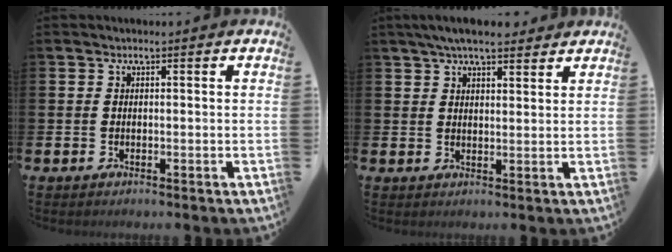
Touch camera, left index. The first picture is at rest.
{"total": 4.7, "force": [4.2, 1.0, 1.8], "torque": [-0.045, -0.006, 0.077]}